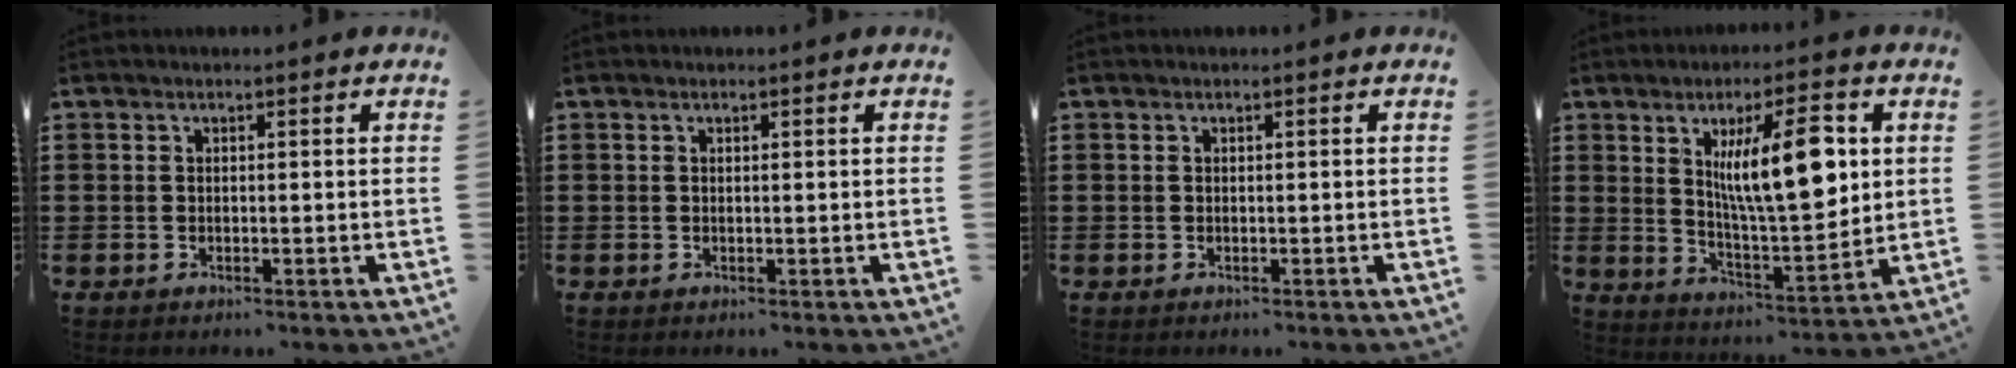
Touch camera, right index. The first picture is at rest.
{"total": 0.0}
{"total": 0.0}
{"total": 13.2, "force": [3.6, 4.1, 12.0], "torque": [-0.205, 0.003, 0.058]}